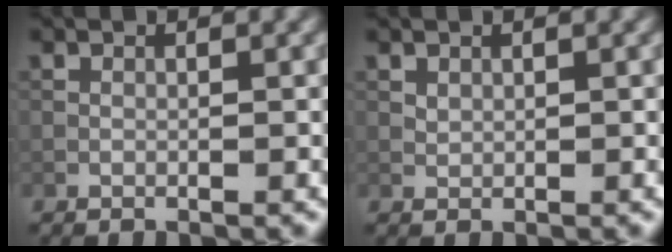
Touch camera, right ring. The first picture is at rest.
{"total": 0.6, "force": [0.4, 0.4, 0.2], "torque": [-0.007, -0.002, 0.011]}